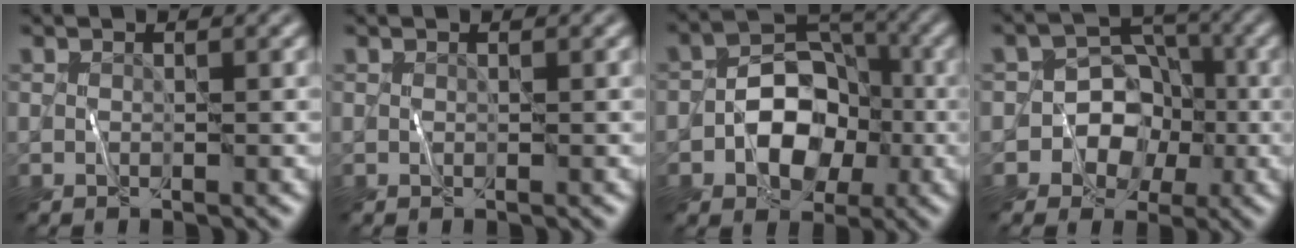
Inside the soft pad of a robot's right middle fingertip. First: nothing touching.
{"total": 0.0}
{"total": 5.7, "force": [-1.4, 4.2, 3.6], "torque": [-0.044, 0.005, -0.024]}
{"total": 6.5, "force": [-2.2, 6.0, 1.5], "torque": [0.006, 0.019, -0.059]}